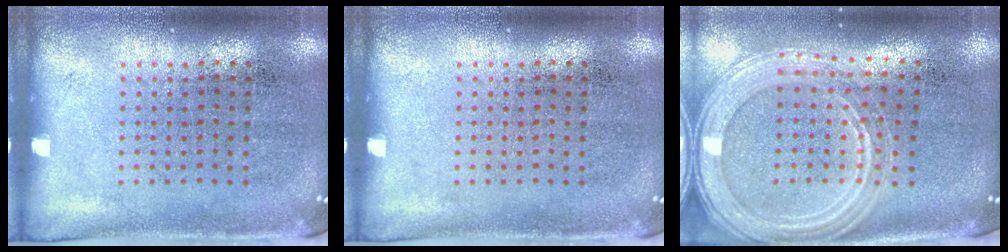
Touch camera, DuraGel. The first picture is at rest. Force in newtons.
{"total": 0.0}
{"total": 2.3, "press": 2.0, "slide": 1.1}